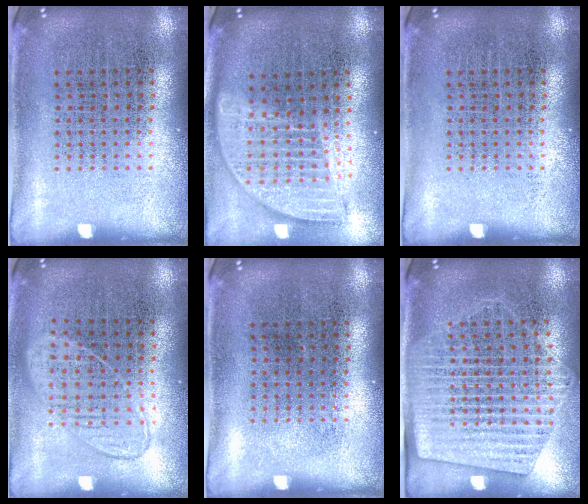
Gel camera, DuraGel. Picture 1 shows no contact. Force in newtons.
{"total": 1.8, "press": 1.5, "slide": 1.0}
{"total": 0.0}
{"total": 1.0, "press": 0.9, "slide": 0.4}
{"total": 0.0}
{"total": 1.7, "press": 1.5, "slide": 0.8}